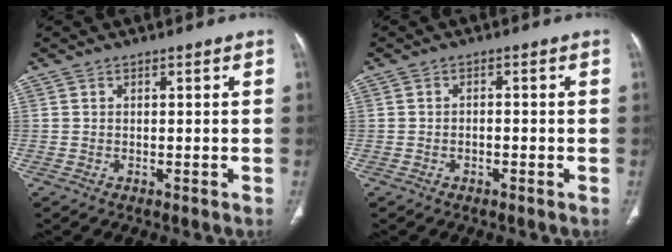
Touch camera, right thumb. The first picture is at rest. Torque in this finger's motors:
{"motor_torque": [-0.34, 0.11, -0.14, -0.12, -0.06]}